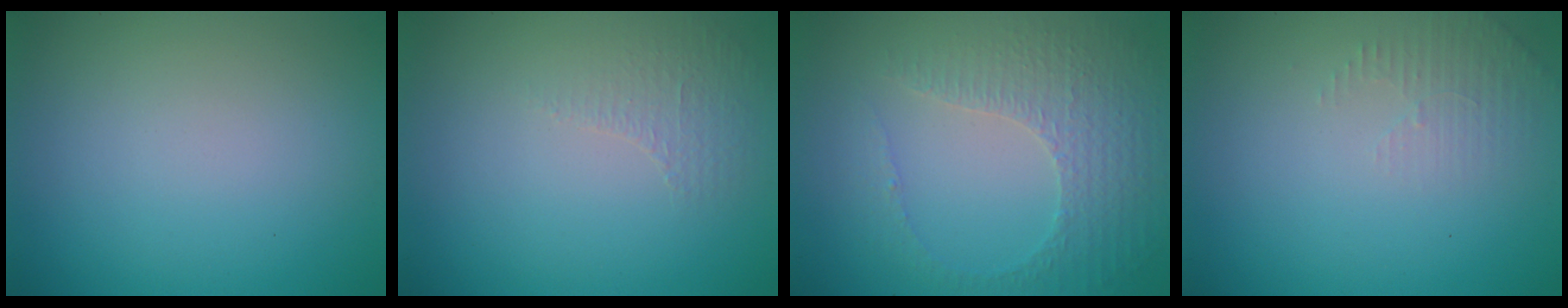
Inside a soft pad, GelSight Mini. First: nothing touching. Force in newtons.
{"total": 0.9, "press": 0.5, "slide": 0.8}
{"total": 4.6, "press": 3.3, "slide": 3.2}
{"total": 1.5, "press": 1.5, "slide": 0.4}